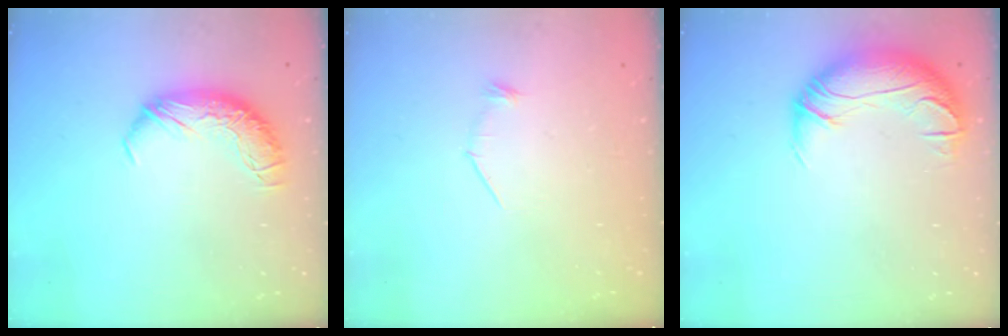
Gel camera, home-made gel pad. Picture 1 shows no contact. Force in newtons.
{"total": 9.0, "press": 9.0, "slide": 0.6}
{"total": 3.0, "press": 1.9, "slide": 2.3}